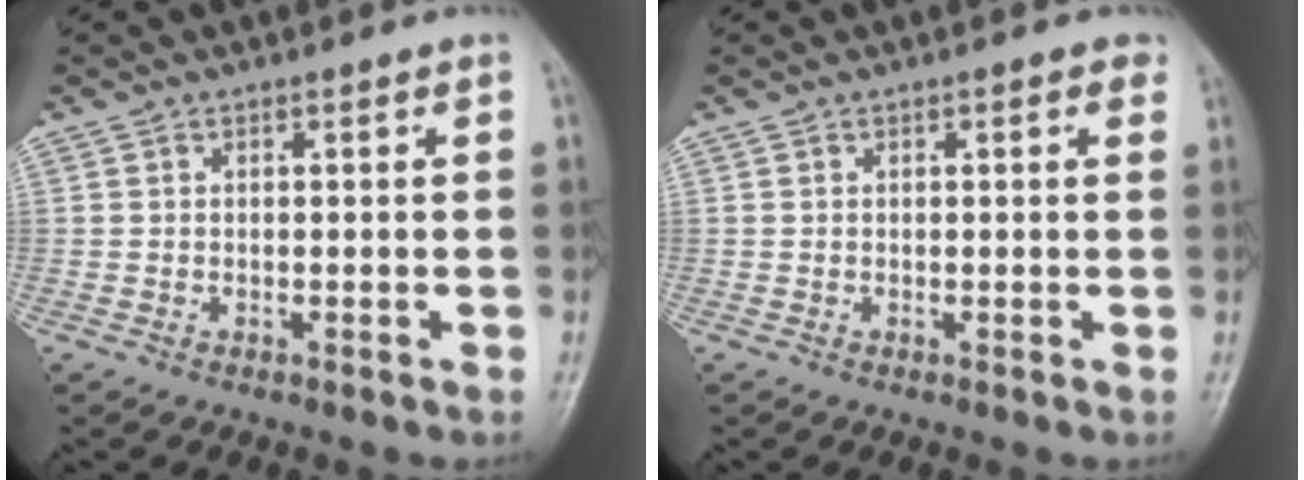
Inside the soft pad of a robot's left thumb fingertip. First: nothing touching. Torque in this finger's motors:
{"motor_torque": [-0.10, 0.00, 0.07, 0.13, 0.05]}